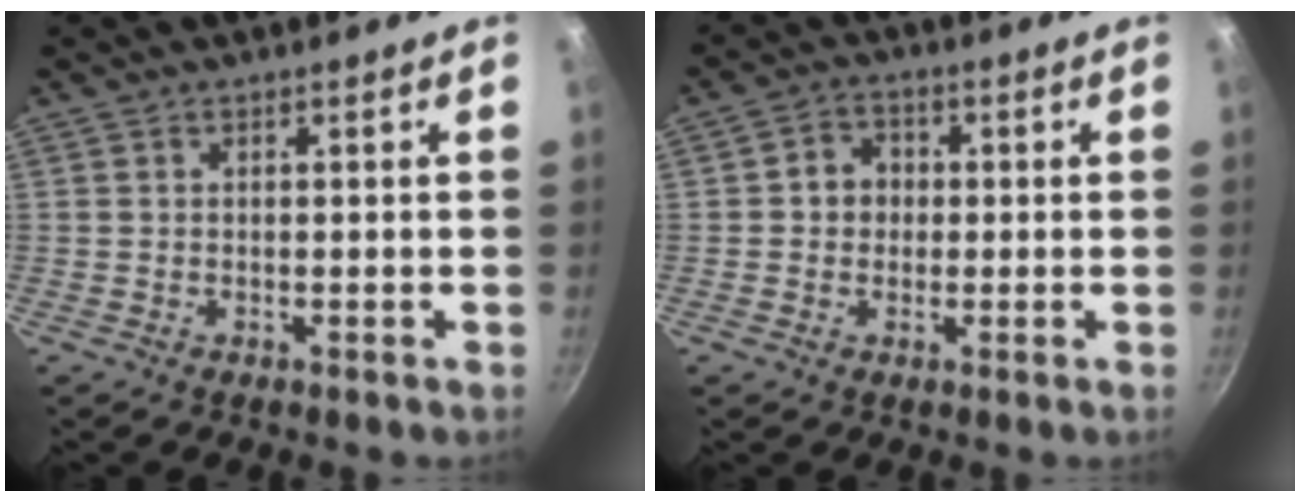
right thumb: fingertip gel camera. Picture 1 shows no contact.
{"total": 5.0, "force": [0.2, 4.4, 2.3], "torque": [-0.011, 0.009, -0.005]}